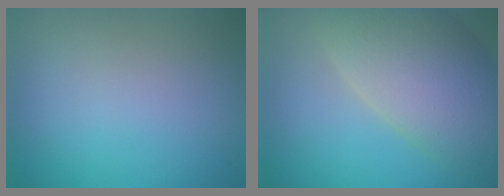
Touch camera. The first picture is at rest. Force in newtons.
{"total": 10.7, "press": 10.7, "slide": 0.8}